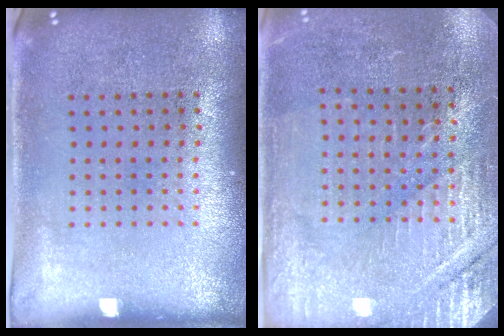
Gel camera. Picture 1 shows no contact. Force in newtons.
{"total": 2.9, "press": 2.9, "slide": 0.3}